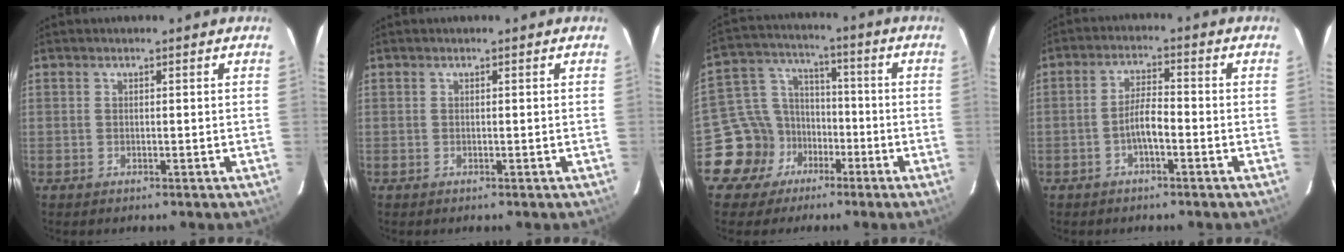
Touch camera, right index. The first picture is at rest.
{"total": 0.0}
{"total": 11.3, "force": [-5.8, 9.6, 2.0], "torque": [-0.058, 0.042, -0.088]}
{"total": 4.1, "force": [-1.9, 1.0, 3.5], "torque": [-0.070, 0.007, -0.034]}